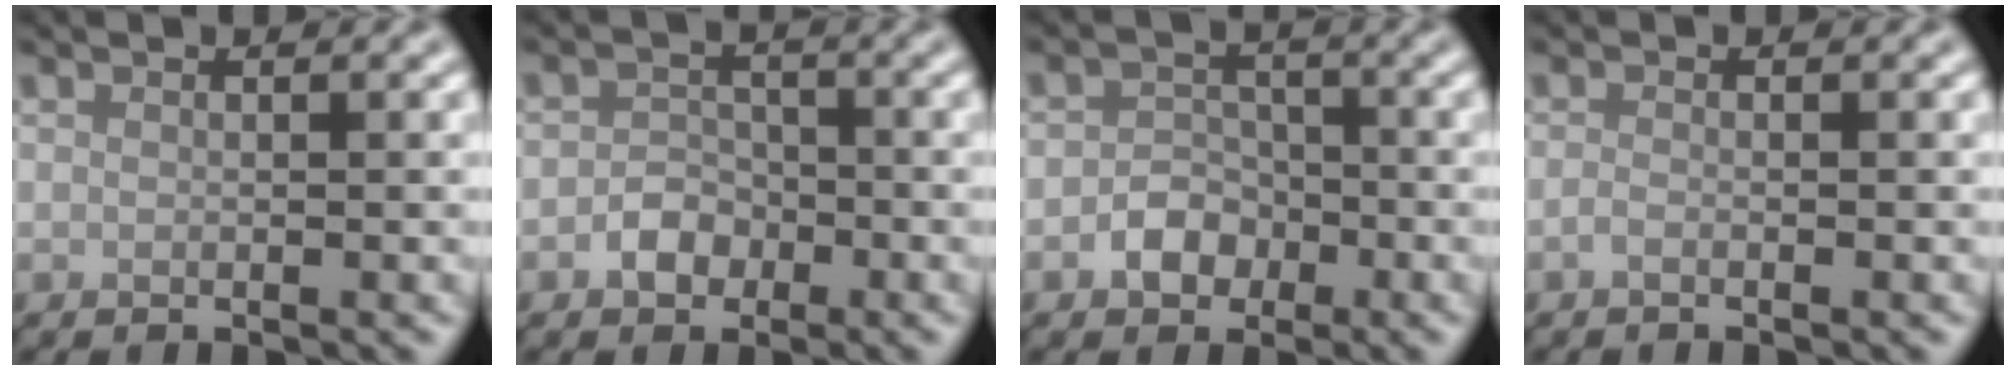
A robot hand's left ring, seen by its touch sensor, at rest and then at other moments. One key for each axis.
{"total": 2.2, "fx": -1.0, "fy": 1.7, "fz": 0.8, "tx": -0.010, "ty": 0.005, "tz": -0.023}
{"total": 2.5, "fx": -1.2, "fy": 2.0, "fz": 1.0, "tx": -0.009, "ty": 0.005, "tz": -0.024}
{"total": 0.7, "fx": -0.4, "fy": 0.2, "fz": 0.5, "tx": -0.012, "ty": -0.001, "tz": -0.011}